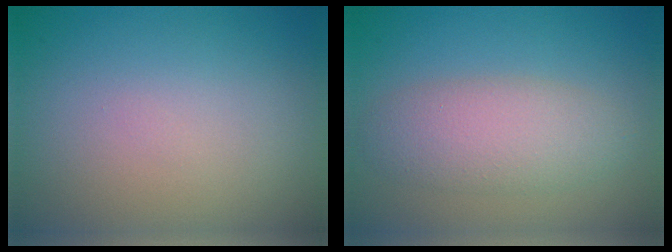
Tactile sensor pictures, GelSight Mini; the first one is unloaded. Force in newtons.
{"total": 4.0, "press": 4.0, "slide": 0.1}